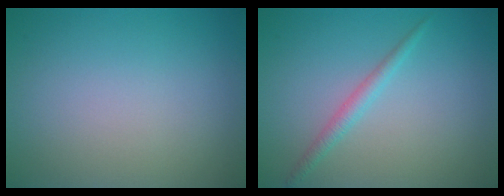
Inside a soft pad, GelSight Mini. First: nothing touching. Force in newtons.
{"total": 1.5, "press": 1.5, "slide": 0.0}